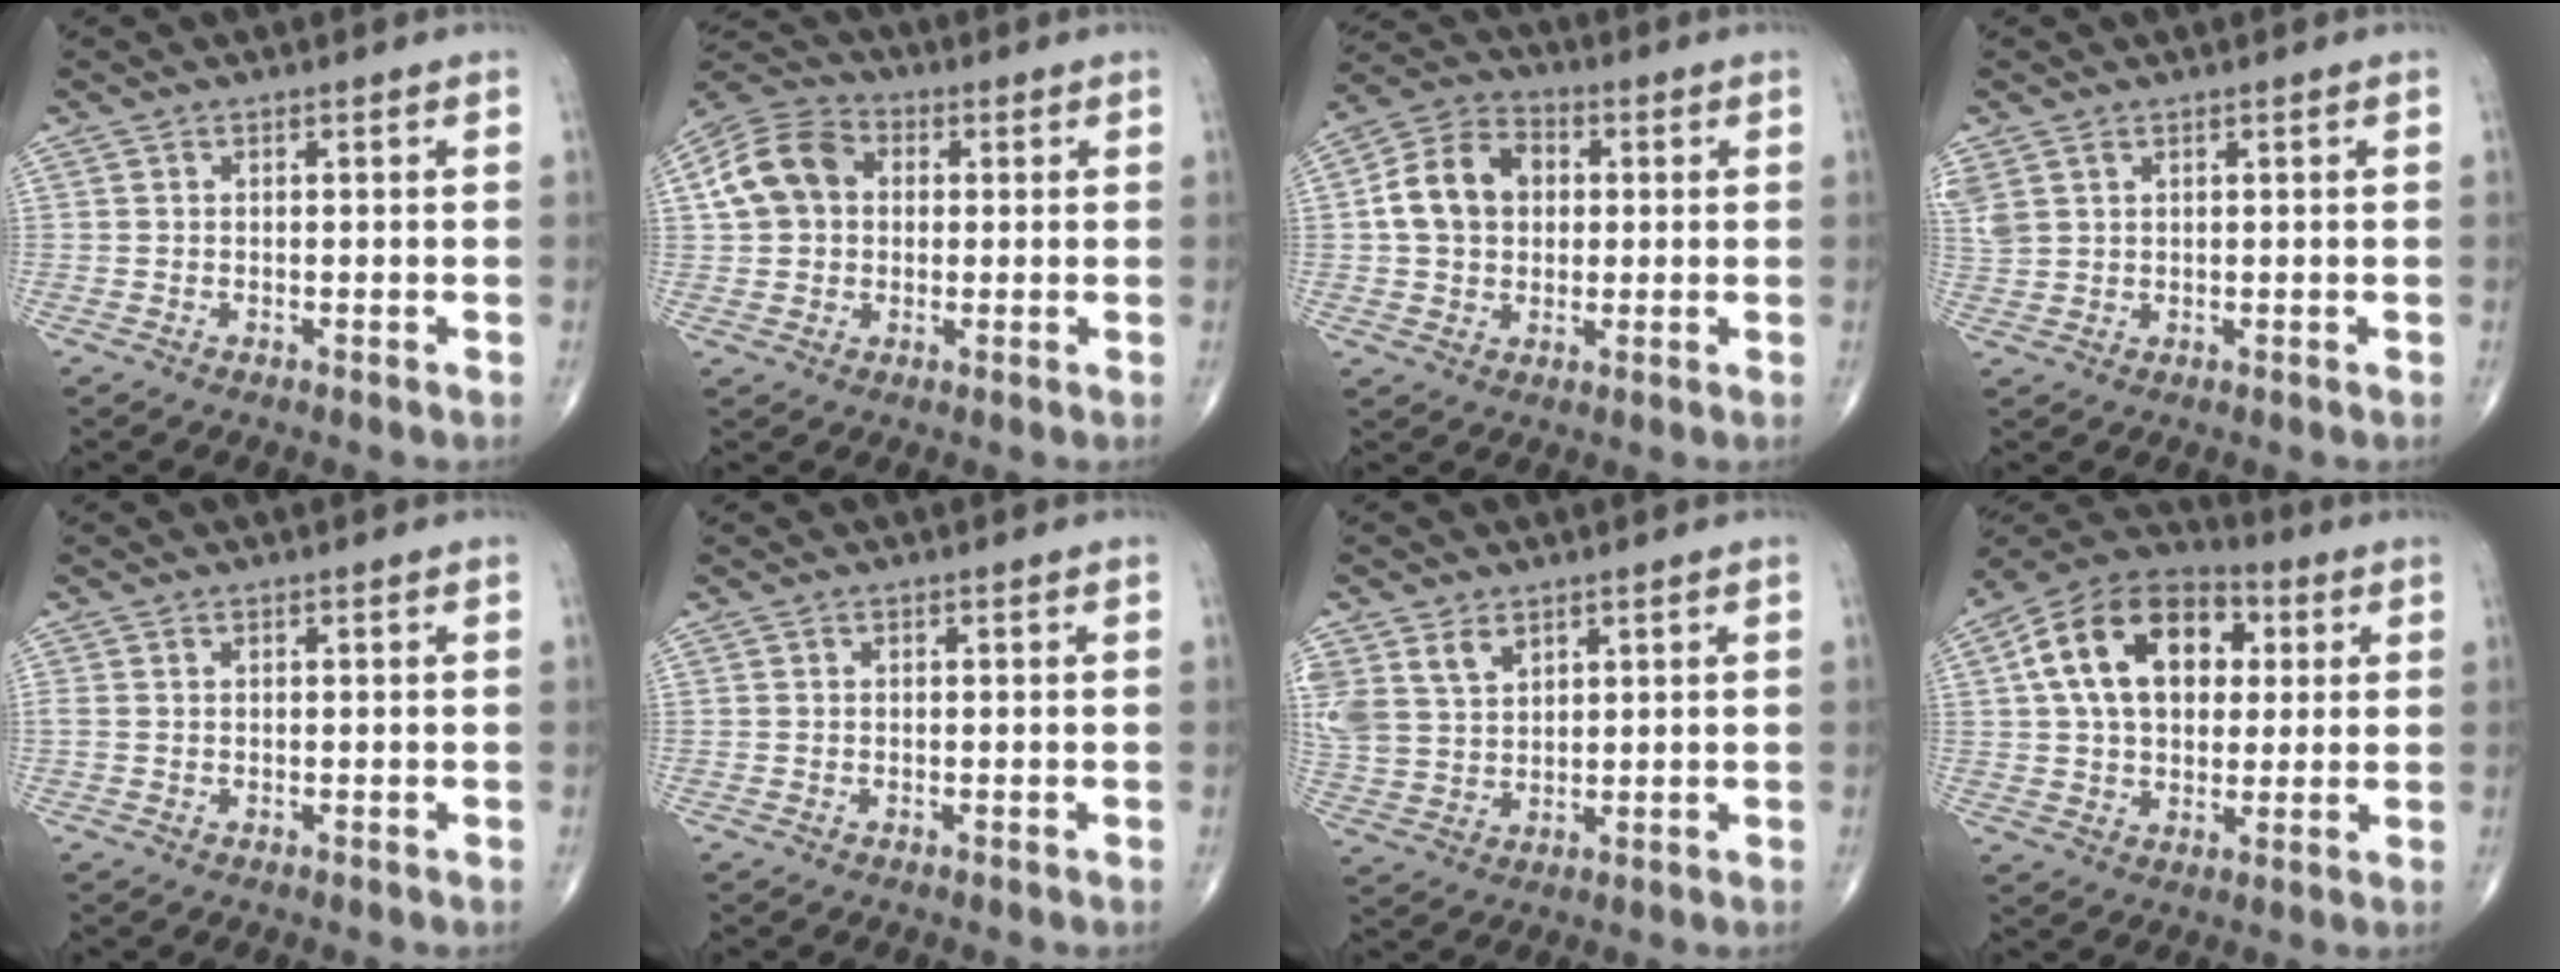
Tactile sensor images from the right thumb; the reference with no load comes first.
{"total": 11.2, "force": [1.7, 8.9, 6.7], "torque": [-0.115, 0.024, 0.019]}
{"total": 11.5, "force": [1.2, 8.9, 7.2], "torque": [-0.109, 0.020, 0.013]}
{"total": 4.6, "force": [2.2, 3.1, 2.5], "torque": [-0.071, 0.008, 0.056]}
{"total": 0.8, "force": [0.2, 0.5, 0.5], "torque": [-0.015, 0.006, 0.008]}
{"total": 0.0}
{"total": 9.0, "force": [4.7, 6.2, 4.6], "torque": [-0.082, -0.009, 0.108]}
{"total": 19.1, "force": [4.5, 12.6, 13.6], "torque": [-0.208, 0.012, 0.069]}